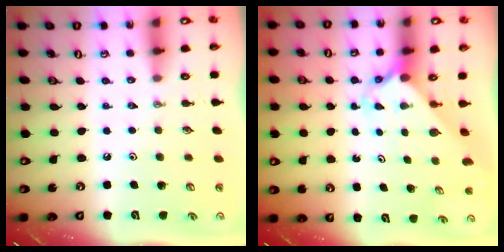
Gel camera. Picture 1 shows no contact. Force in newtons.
{"total": 2.4, "press": 2.3, "slide": 0.3}